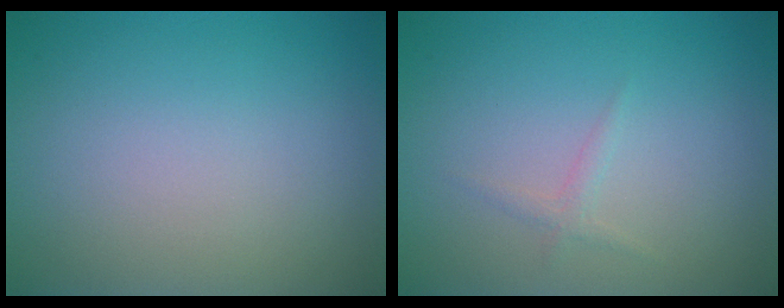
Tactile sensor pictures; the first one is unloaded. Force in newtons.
{"total": 0.8, "press": 0.8, "slide": 0.1}